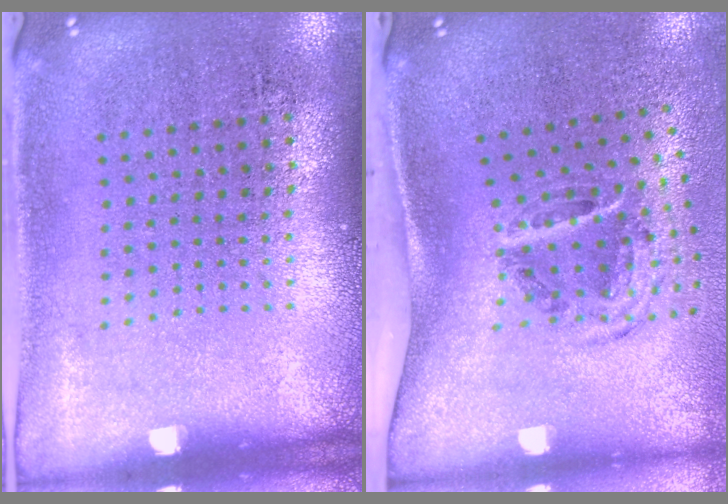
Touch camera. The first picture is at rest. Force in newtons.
{"total": 2.1, "press": 1.2, "slide": 1.7}